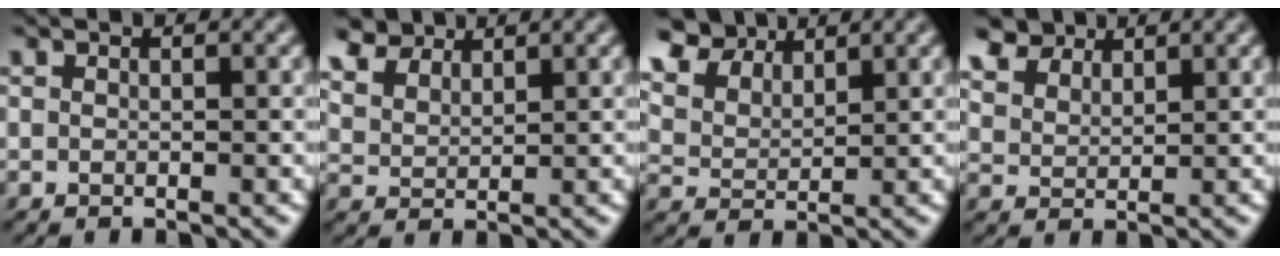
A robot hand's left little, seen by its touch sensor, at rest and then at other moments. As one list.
[{"total": 6.3, "force": [4.8, 3.2, 2.6], "torque": [-0.096, 0.002, 0.092]}, {"total": 8.4, "force": [5.9, 4.5, 3.8], "torque": [-0.125, 0.017, 0.106]}, {"total": 5.9, "force": [4.5, 3.1, 2.3], "torque": [-0.088, 0.001, 0.086]}]